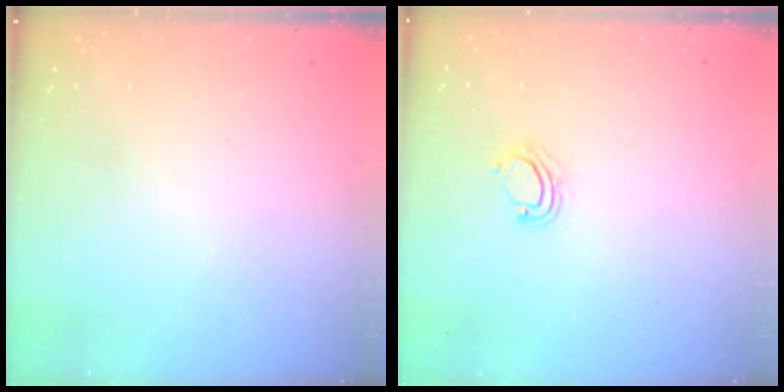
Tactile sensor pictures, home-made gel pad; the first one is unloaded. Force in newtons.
{"total": 2.2, "press": 2.2, "slide": 0.1}